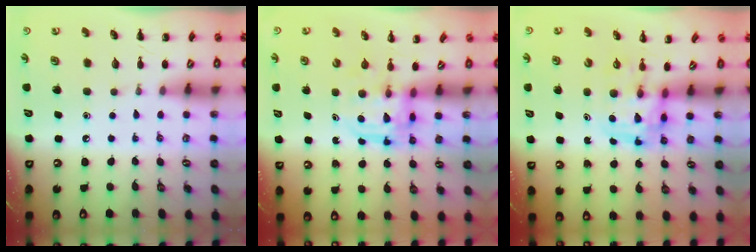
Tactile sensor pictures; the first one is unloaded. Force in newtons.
{"total": 3.1, "press": 3.1, "slide": 0.2}
{"total": 3.4, "press": 3.3, "slide": 0.6}